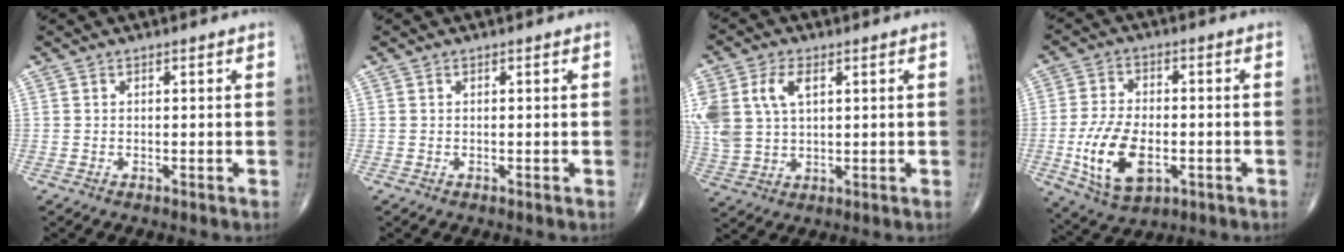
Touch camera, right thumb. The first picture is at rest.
{"total": 0.0}
{"total": 12.7, "force": [3.9, 7.9, 9.2], "torque": [-0.221, 0.001, 0.084]}
{"total": 13.1, "force": [-3.4, 7.3, 10.3], "torque": [-0.188, 0.003, -0.052]}